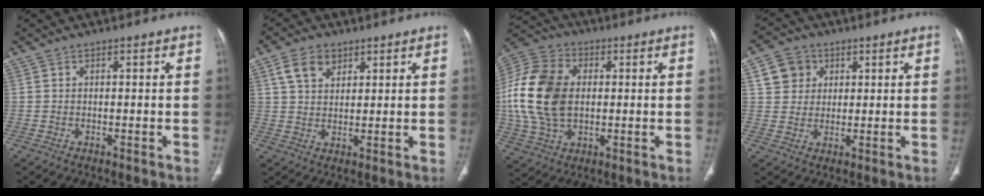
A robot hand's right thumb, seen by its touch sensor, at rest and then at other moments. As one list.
[{"total": 6.0, "force": [3.2, 4.0, 3.2], "torque": [-0.044, -0.011, 0.061]}, {"total": 17.7, "force": [0.7, 12.0, 13.0], "torque": [-0.264, 0.012, 0.014]}, {"total": 8.7, "force": [3.1, 7.8, 2.3], "torque": [-0.011, -0.003, 0.055]}]